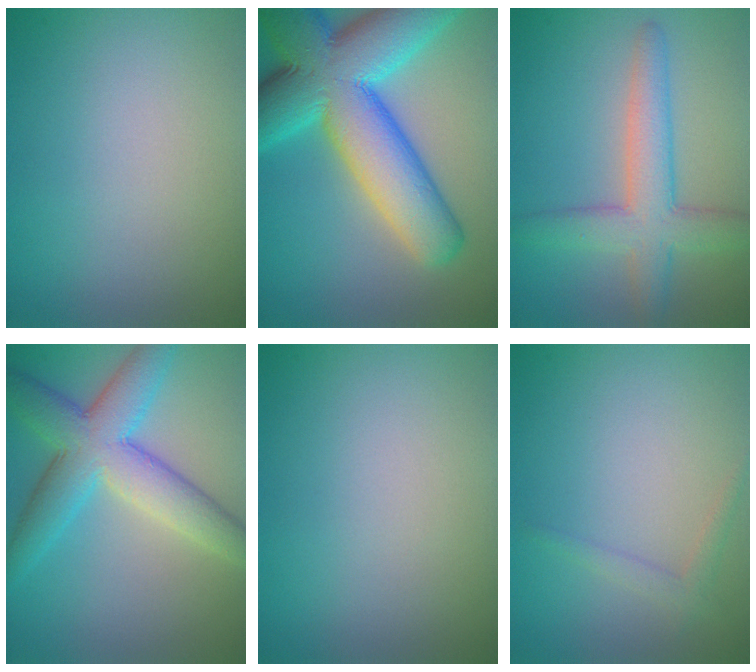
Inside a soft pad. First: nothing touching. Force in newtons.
{"total": 14.3, "press": 14.2, "slide": 0.4}
{"total": 5.2, "press": 5.2, "slide": 0.1}
{"total": 7.5, "press": 7.5, "slide": 0.1}
{"total": 0.0}
{"total": 1.2, "press": 1.2, "slide": 0.1}